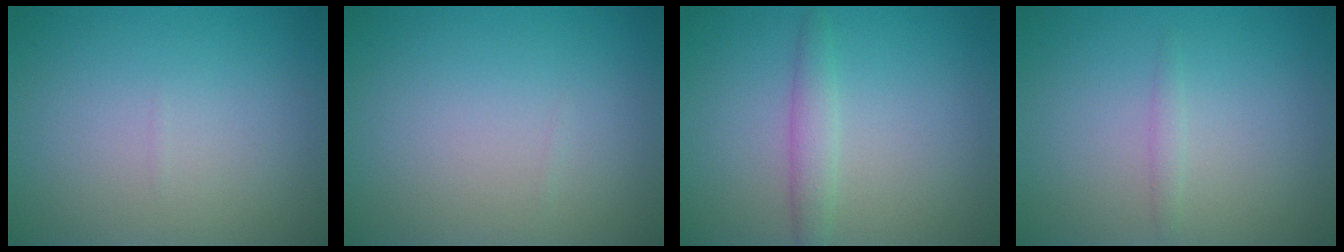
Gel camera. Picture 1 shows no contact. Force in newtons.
{"total": 0.0}
{"total": 1.9, "press": 1.9, "slide": 0.1}
{"total": 0.8, "press": 0.8, "slide": 0.0}